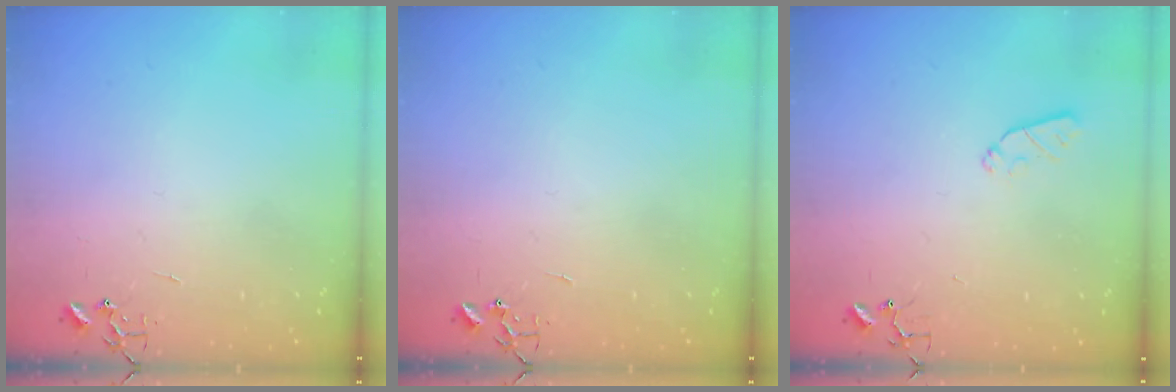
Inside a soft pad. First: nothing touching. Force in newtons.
{"total": 0.0}
{"total": 5.2, "press": 5.2, "slide": 0.8}